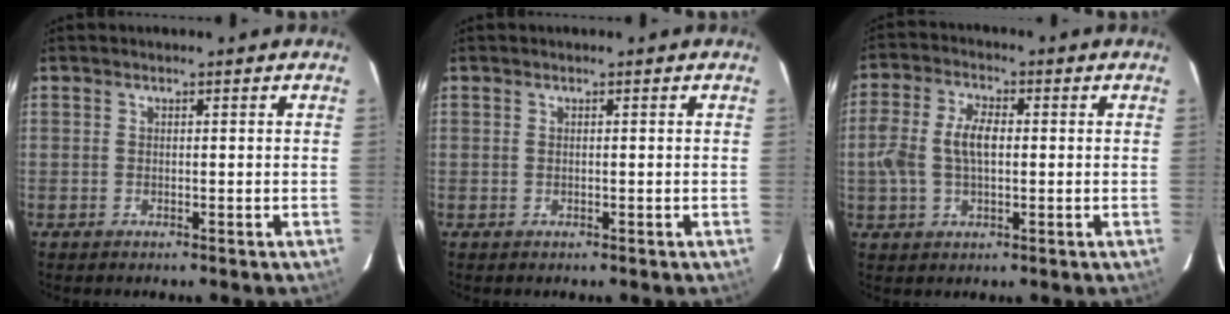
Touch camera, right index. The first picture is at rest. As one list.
[{"total": 0.0}, {"total": 7.8, "force": [-0.1, 4.1, 6.6], "torque": [-0.137, 0.012, 0.000]}]